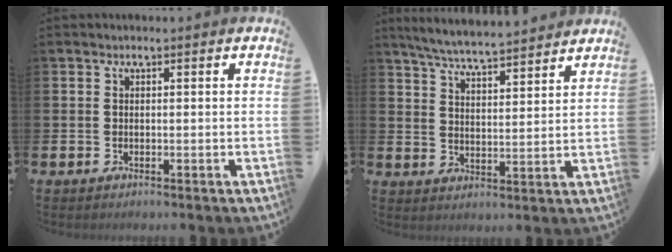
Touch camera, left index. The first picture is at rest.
{"total": 6.0, "force": [5.9, 0.0, 1.2], "torque": [-0.048, -0.038, 0.103]}